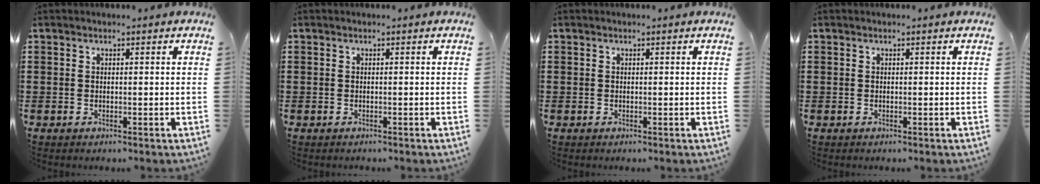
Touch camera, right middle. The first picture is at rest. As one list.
[{"total": 0.0}, {"total": 0.0}, {"total": 0.0}]